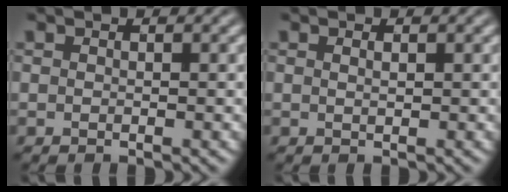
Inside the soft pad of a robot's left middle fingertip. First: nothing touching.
{"total": 0.0}